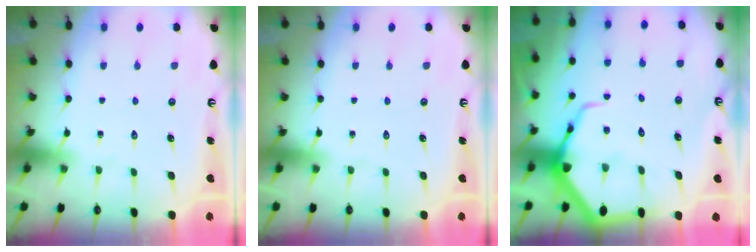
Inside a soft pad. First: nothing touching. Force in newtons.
{"total": 0.0}
{"total": 8.6, "press": 8.6, "slide": 1.0}